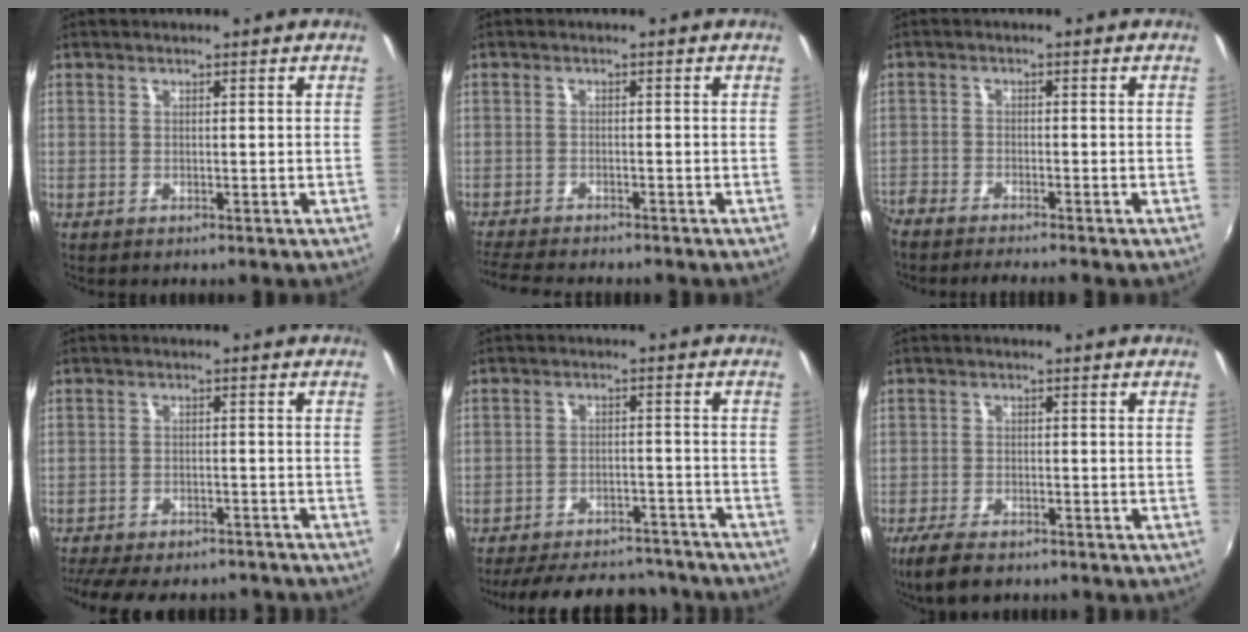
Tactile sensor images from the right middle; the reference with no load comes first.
{"total": 7.4, "force": [-6.8, 0.9, 2.9], "torque": [-0.079, -0.023, -0.114]}
{"total": 7.4, "force": [-6.7, 1.0, 2.8], "torque": [-0.087, -0.023, -0.119]}
{"total": 15.6, "force": [-13.4, 4.7, 6.5], "torque": [-0.146, -0.018, -0.181]}
{"total": 19.6, "force": [-17.0, 6.7, 7.1], "torque": [-0.152, 0.027, -0.210]}
{"total": 6.4, "force": [-4.9, 2.0, 3.6], "torque": [-0.095, -0.019, -0.089]}